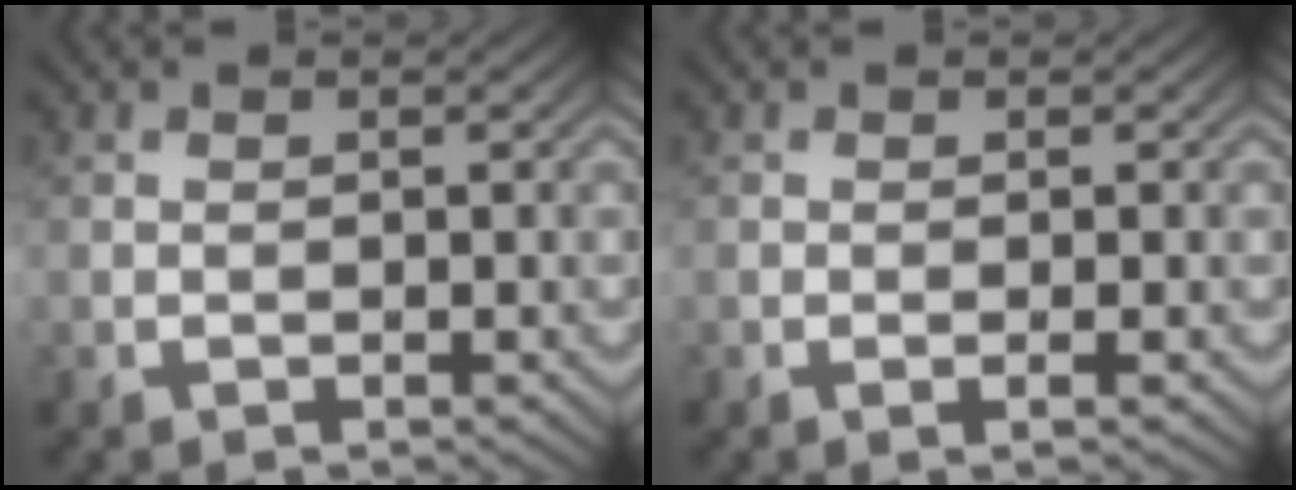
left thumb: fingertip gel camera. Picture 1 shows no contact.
{"total": 0.6, "force": [-0.2, -0.1, 0.6], "torque": [-0.013, -0.002, -0.005]}